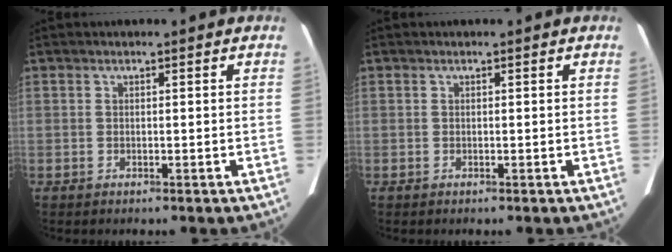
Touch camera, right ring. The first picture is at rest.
{"total": 0.0}